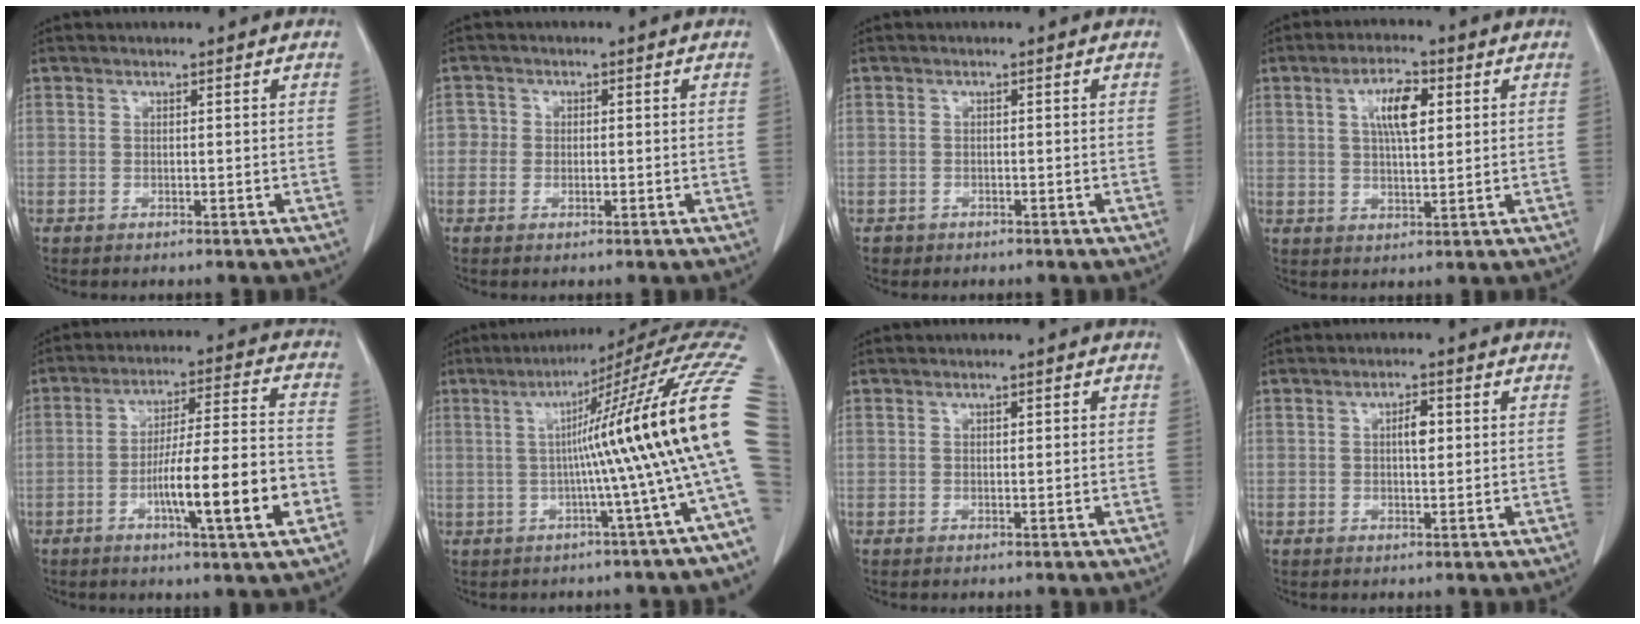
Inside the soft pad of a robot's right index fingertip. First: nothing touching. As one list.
[{"total": 2.1, "force": [-0.4, 1.9, 0.8], "torque": [-0.001, 0.007, -0.010]}, {"total": 1.2, "force": [-0.7, 0.9, -0.1], "torque": [-0.008, 0.003, -0.012]}, {"total": 6.6, "force": [2.1, 2.1, 5.9], "torque": [-0.107, 0.008, 0.037]}, {"total": 14.1, "force": [-4.8, 0.5, 13.3], "torque": [-0.218, 0.002, -0.075]}, {"total": 17.6, "force": [0.5, -3.0, 17.3], "torque": [-0.178, 0.029, -0.002]}, {"total": 1.2, "force": [0.3, 0.5, 1.0], "torque": [-0.013, 0.004, 0.005]}, {"total": 2.7, "force": [0.5, 1.0, 2.4], "torque": [-0.040, 0.003, 0.007]}]